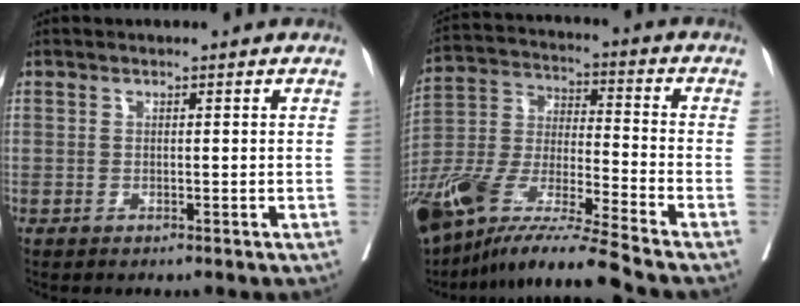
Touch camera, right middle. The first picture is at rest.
{"total": 18.5, "force": [-14.8, -0.1, 11.2], "torque": [-0.255, -0.030, -0.281]}